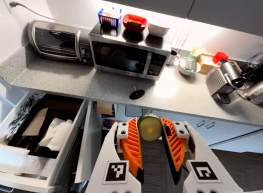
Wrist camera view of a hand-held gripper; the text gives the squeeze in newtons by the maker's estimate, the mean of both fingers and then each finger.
{"total": 8.7, "left": 8.2, "right": 9.1}